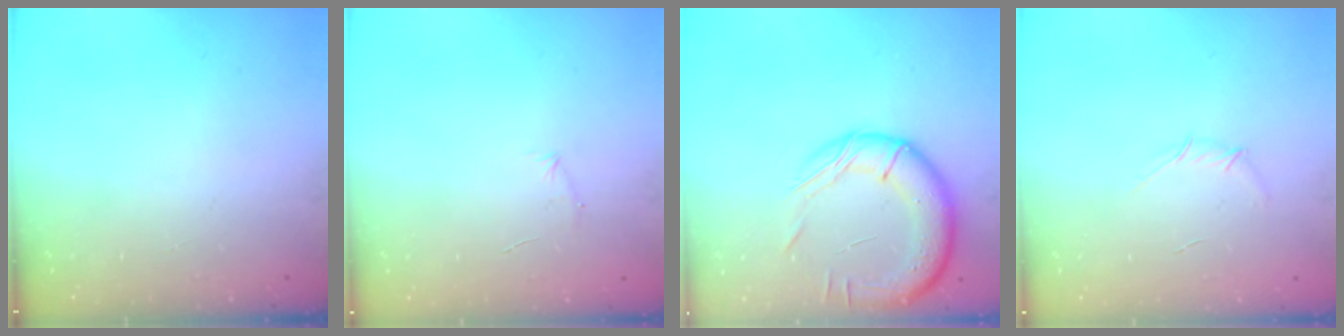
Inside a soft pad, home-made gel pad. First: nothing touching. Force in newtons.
{"total": 4.1, "press": 3.9, "slide": 1.0}
{"total": 15.7, "press": 15.5, "slide": 2.0}
{"total": 3.7, "press": 3.7, "slide": 0.6}